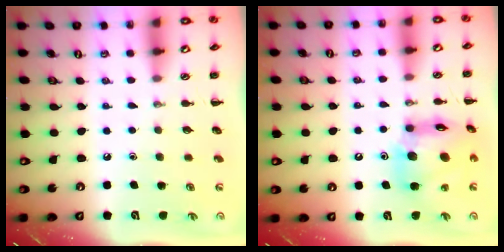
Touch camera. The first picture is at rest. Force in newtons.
{"total": 13.7, "press": 13.3, "slide": 3.4}